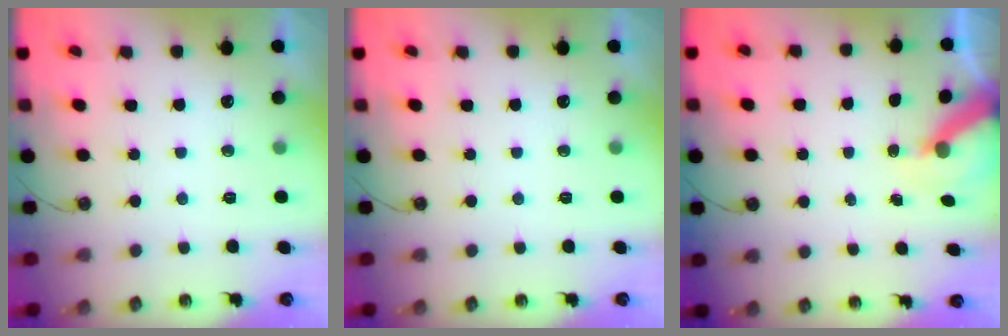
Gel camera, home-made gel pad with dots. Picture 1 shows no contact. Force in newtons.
{"total": 0.0}
{"total": 6.4, "press": 6.4, "slide": 0.3}